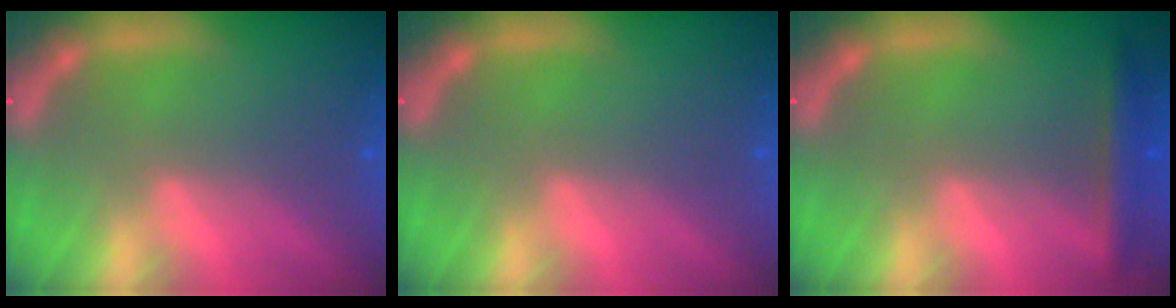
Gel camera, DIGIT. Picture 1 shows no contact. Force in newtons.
{"total": 0.0}
{"total": 2.9}